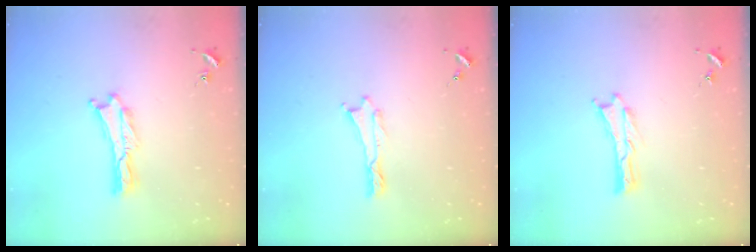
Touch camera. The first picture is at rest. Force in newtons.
{"total": 0.0}
{"total": 0.0}